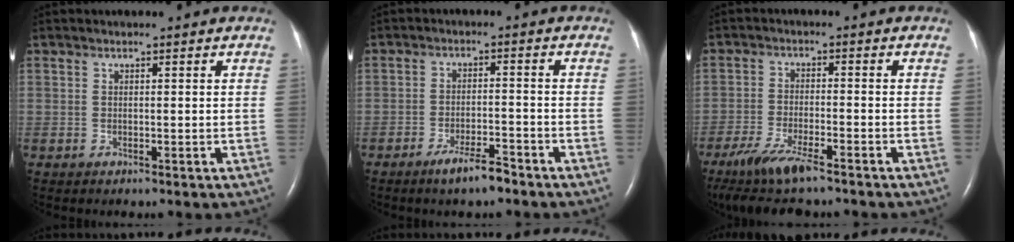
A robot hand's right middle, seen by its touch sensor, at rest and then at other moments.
{"total": 4.7, "force": [-3.6, 0.6, 2.9], "torque": [-0.055, -0.003, -0.064]}
{"total": 8.9, "force": [-6.6, 1.3, 5.8], "torque": [-0.117, -0.025, -0.116]}